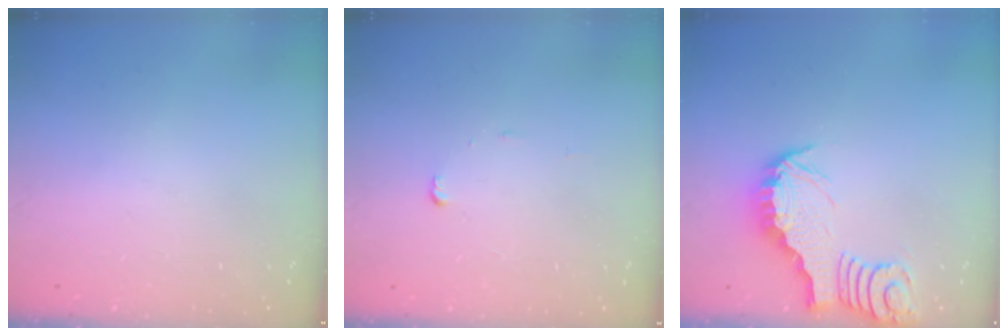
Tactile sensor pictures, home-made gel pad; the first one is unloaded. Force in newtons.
{"total": 5.4, "press": 5.4, "slide": 0.5}
{"total": 3.1, "press": 3.1, "slide": 0.2}